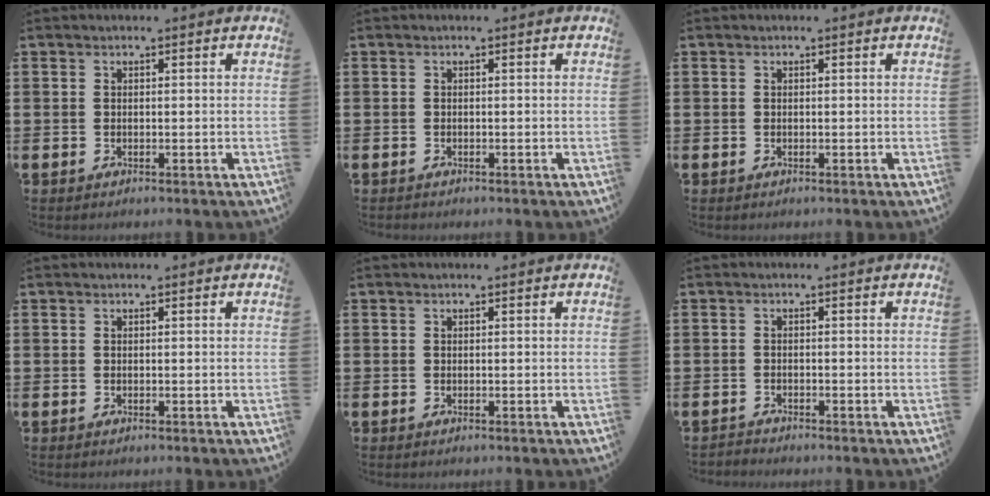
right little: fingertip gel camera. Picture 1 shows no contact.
{"total": 0.0}
{"total": 0.0}
{"total": 0.0}
{"total": 0.0}
{"total": 0.9, "force": [-0.9, 0.0, -0.1], "torque": [-0.001, 0.001, -0.018]}